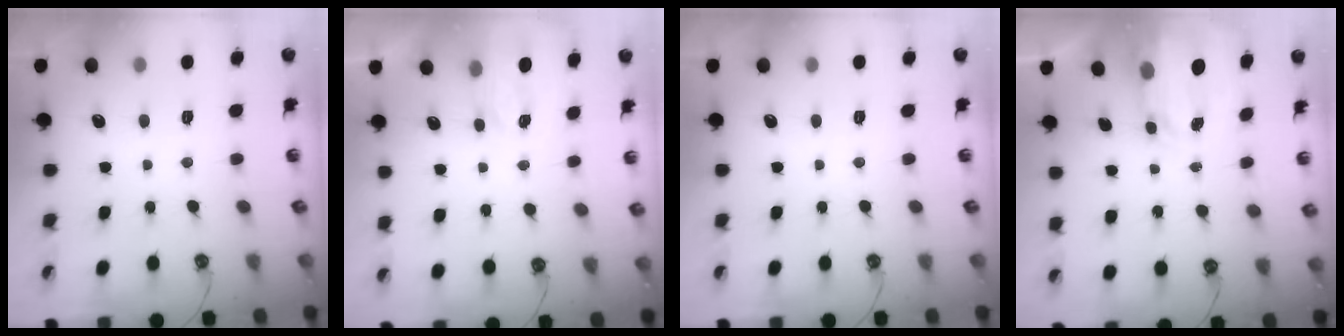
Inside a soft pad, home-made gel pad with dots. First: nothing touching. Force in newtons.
{"total": 2.7, "press": 2.7, "slide": 0.4}
{"total": 0.0}
{"total": 4.4, "press": 4.4, "slide": 0.2}